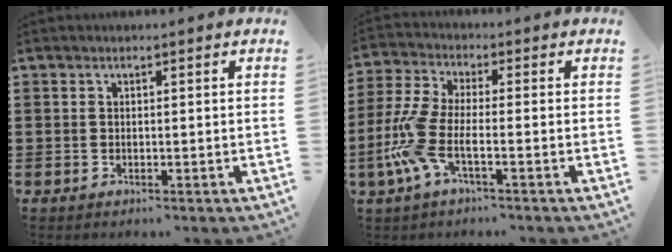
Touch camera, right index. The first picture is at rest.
{"total": 7.2, "force": [-2.8, 2.6, 6.1], "torque": [-0.163, -0.012, -0.063]}